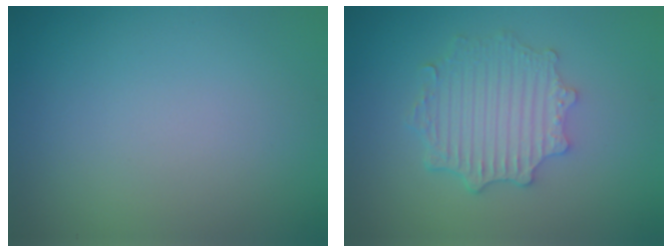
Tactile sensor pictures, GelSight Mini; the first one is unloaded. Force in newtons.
{"total": 4.5, "press": 3.6, "slide": 2.8}